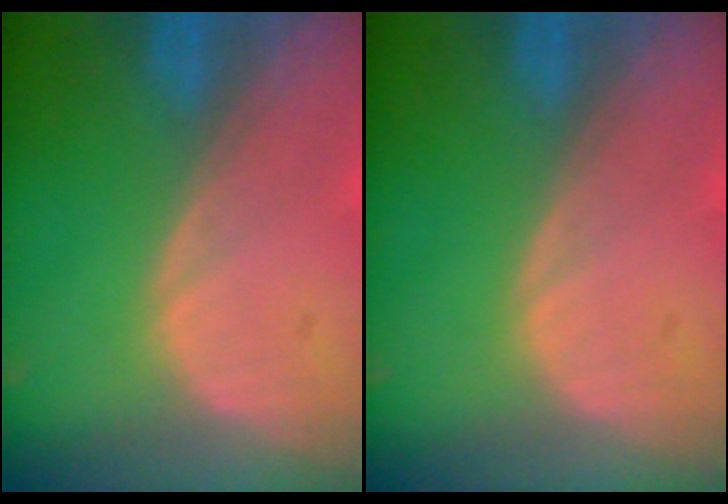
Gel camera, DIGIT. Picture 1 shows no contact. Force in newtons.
{"total": 0.0}